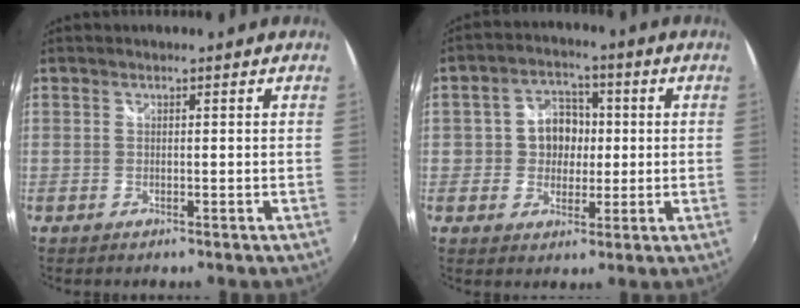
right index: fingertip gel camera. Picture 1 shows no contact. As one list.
[{"total": 7.4, "force": [0.2, 6.5, 3.6], "torque": [-0.066, 0.024, 0.006]}]